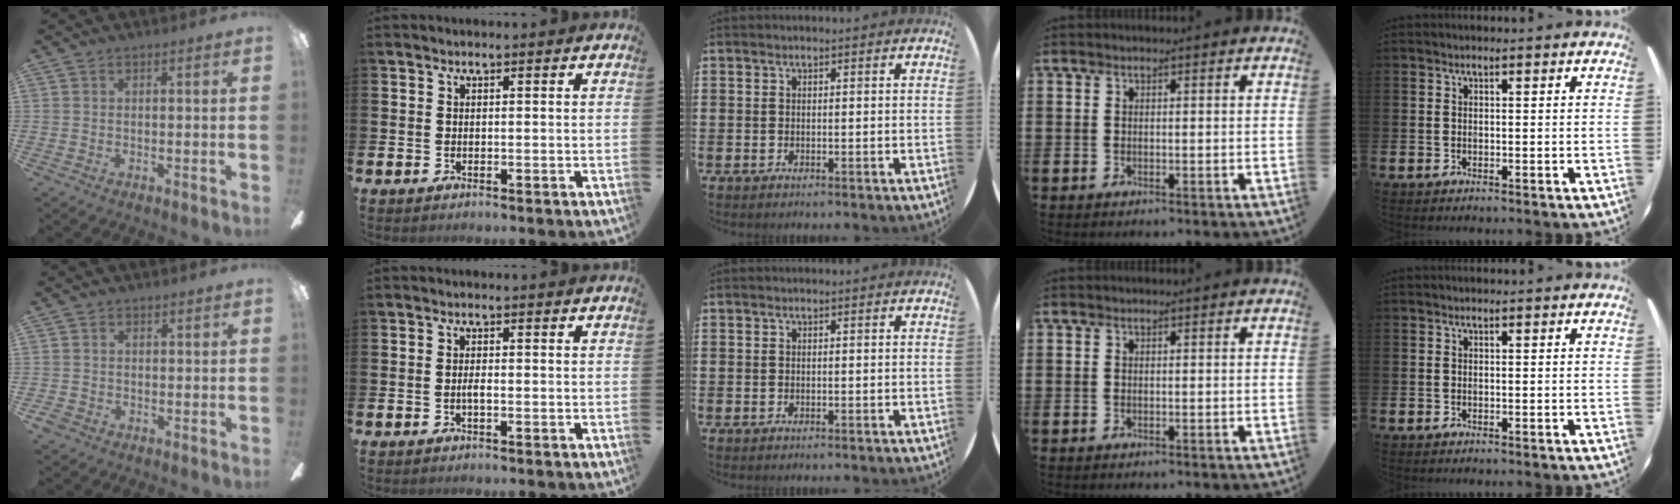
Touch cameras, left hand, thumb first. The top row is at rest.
{"thumb": {"total": 1.8, "force": [-0.3, 1.7, 0.5], "torque": [-0.007, 0.005, -0.006]}, "index": {"total": 0.9, "force": [-0.3, 0.2, 0.9], "torque": [-0.024, 0.002, -0.004]}}